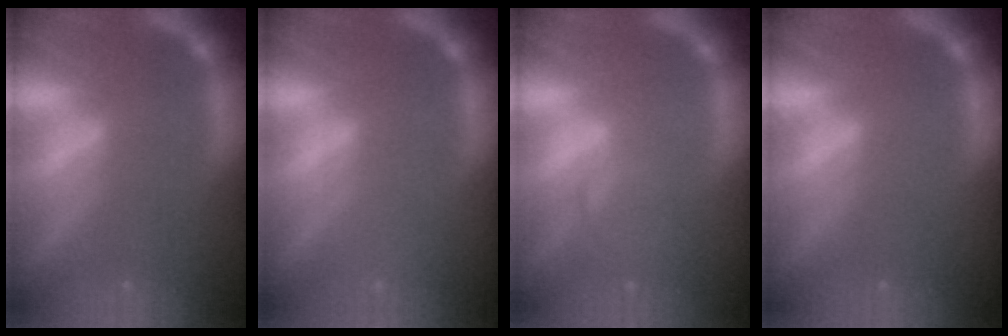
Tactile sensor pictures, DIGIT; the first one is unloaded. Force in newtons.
{"total": 1.4}
{"total": 3.5}
{"total": 0.0}